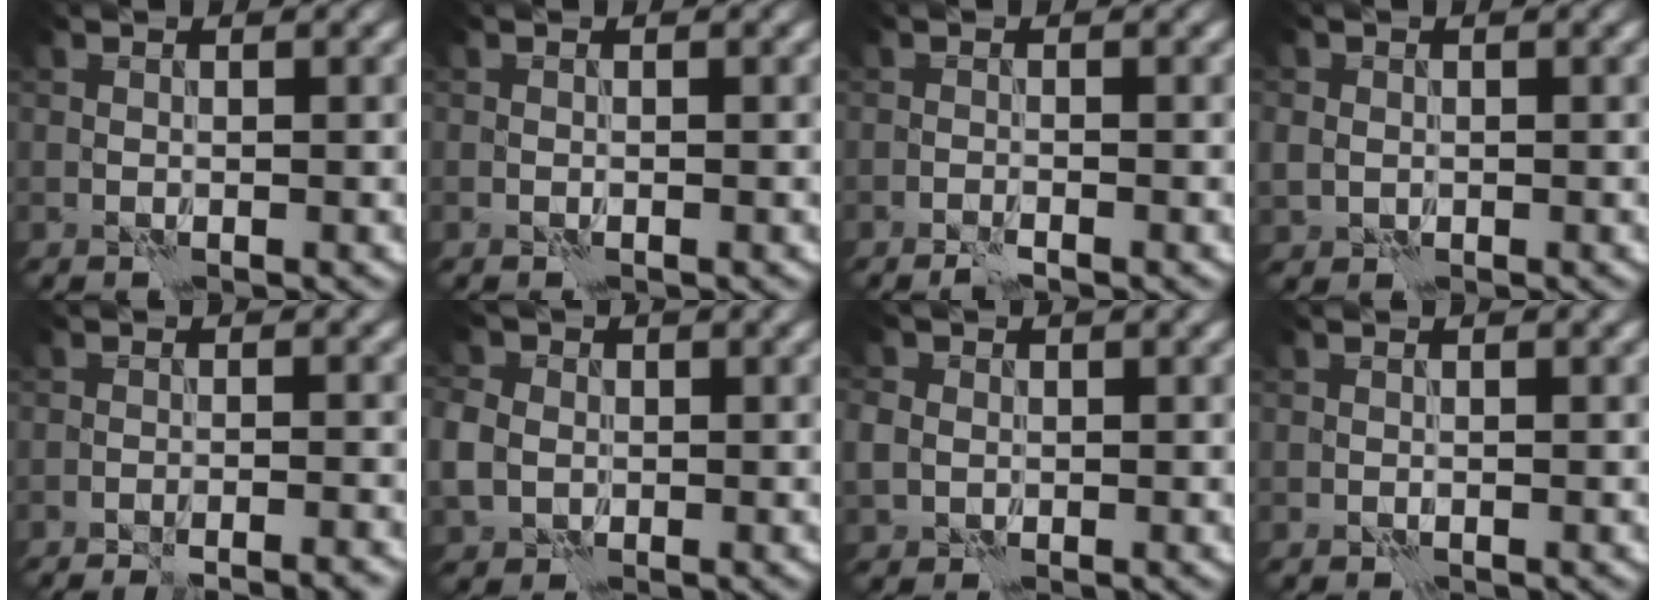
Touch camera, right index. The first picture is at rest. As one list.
[{"total": 0.0}, {"total": 1.2, "force": [-1.0, -0.2, 0.6], "torque": [-0.018, 0.004, -0.023]}, {"total": 1.7, "force": [0.0, 1.6, 0.6], "torque": [-0.009, -0.001, -0.001]}, {"total": 5.3, "force": [-4.8, 0.9, 2.0], "torque": [-0.017, 0.016, -0.061]}, {"total": 4.5, "force": [-0.3, 3.9, 2.2], "torque": [-0.058, 0.008, -0.018]}, {"total": 2.6, "force": [0.1, 2.4, 1.1], "torque": [-0.026, 0.008, -0.002]}, {"total": 0.0}]